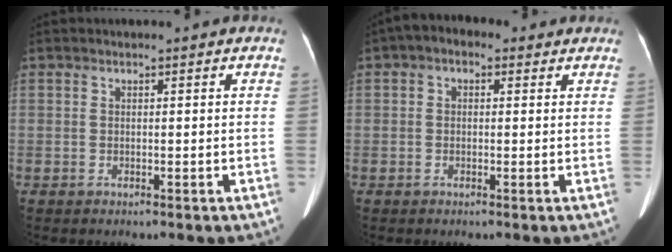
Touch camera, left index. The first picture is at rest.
{"total": 3.7, "force": [1.8, 2.3, 2.3], "torque": [-0.036, 0.028, 0.020]}